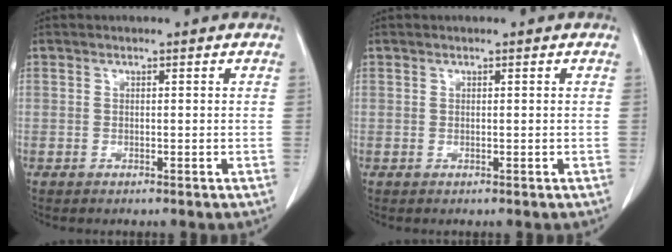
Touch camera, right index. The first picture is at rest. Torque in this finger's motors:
{"motor_torque": [-0.05, -0.12, 0.03, 0.00]}